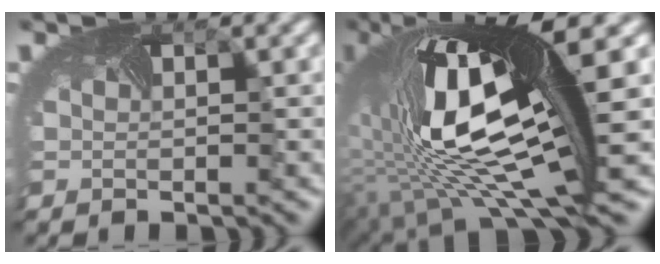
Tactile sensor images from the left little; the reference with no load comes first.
{"total": 13.4, "force": [0.9, 4.8, 12.5], "torque": [-0.257, -0.019, 0.033]}